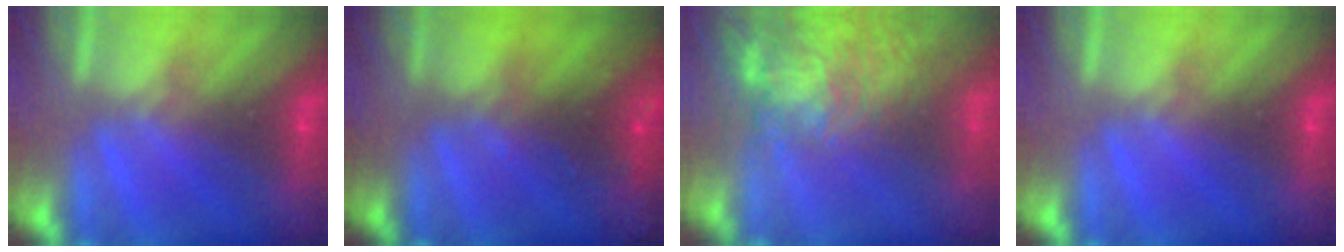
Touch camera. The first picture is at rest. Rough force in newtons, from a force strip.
{"total": 9.3}
{"total": 8.1}
{"total": 0.0}